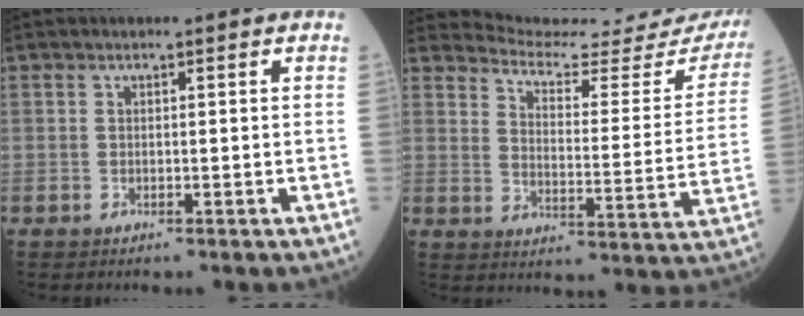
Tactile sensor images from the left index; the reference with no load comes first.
{"total": 20.3, "force": [19.8, 0.8, 4.4], "torque": [-0.063, -0.109, 0.239]}